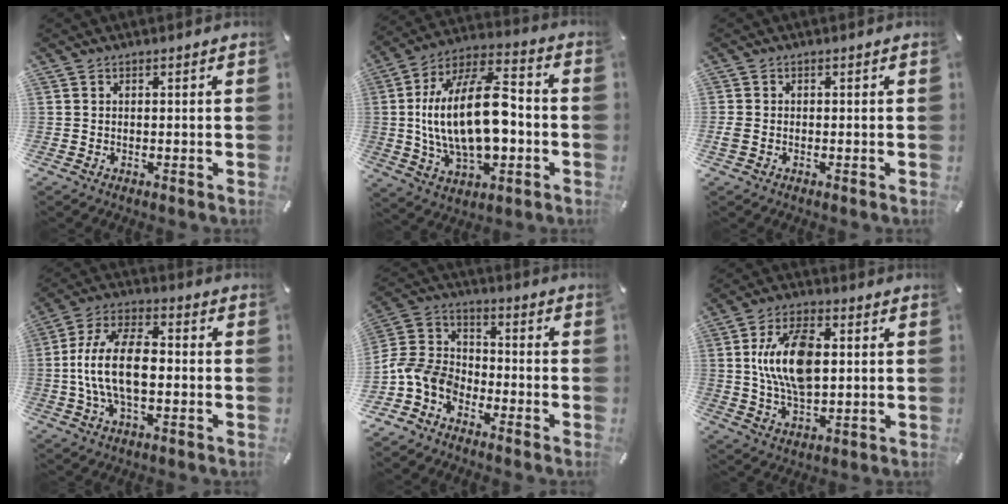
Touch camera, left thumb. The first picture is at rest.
{"total": 24.2, "force": [-1.0, 13.0, 20.4], "torque": [-0.383, 0.003, -0.015]}
{"total": 1.4, "force": [-0.5, 0.9, 0.9], "torque": [-0.024, -0.001, -0.011]}
{"total": 13.9, "force": [-1.7, 7.4, 11.7], "torque": [-0.239, 0.009, -0.027]}
{"total": 9.8, "force": [-5.9, 6.8, 3.9], "torque": [-0.102, 0.024, -0.117]}
{"total": 14.8, "force": [2.1, 8.4, 12.0], "torque": [-0.245, 0.001, 0.032]}